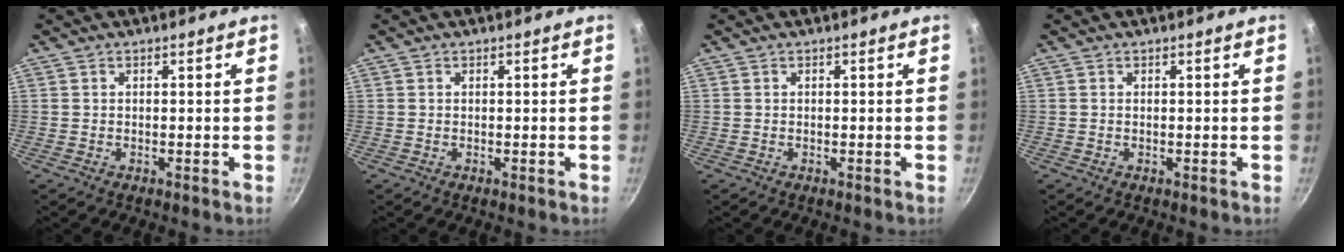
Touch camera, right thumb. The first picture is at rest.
{"total": 0.0}
{"total": 0.0}
{"total": 0.0}